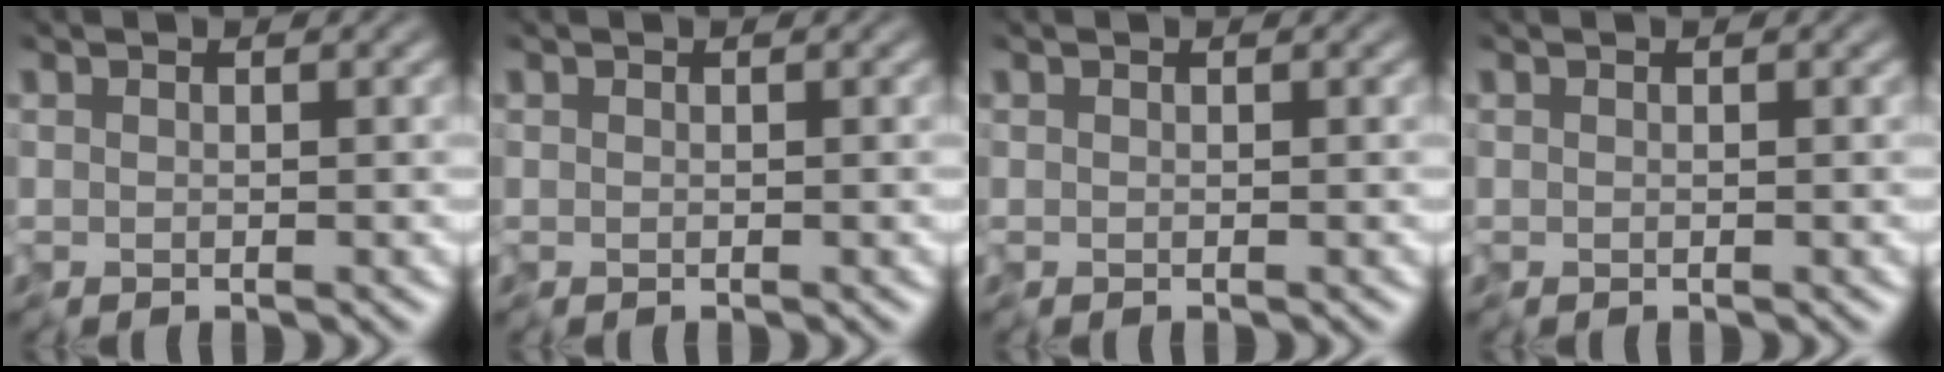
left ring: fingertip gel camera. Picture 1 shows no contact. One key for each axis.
{"total": 0.0}
{"total": 0.0}
{"total": 0.0}